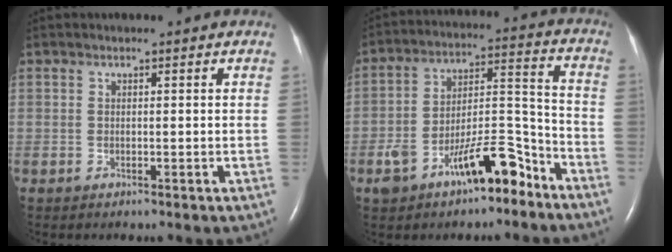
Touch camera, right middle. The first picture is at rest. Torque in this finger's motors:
{"motor_torque": [1.12, -1.02, 0.28, 0.13]}